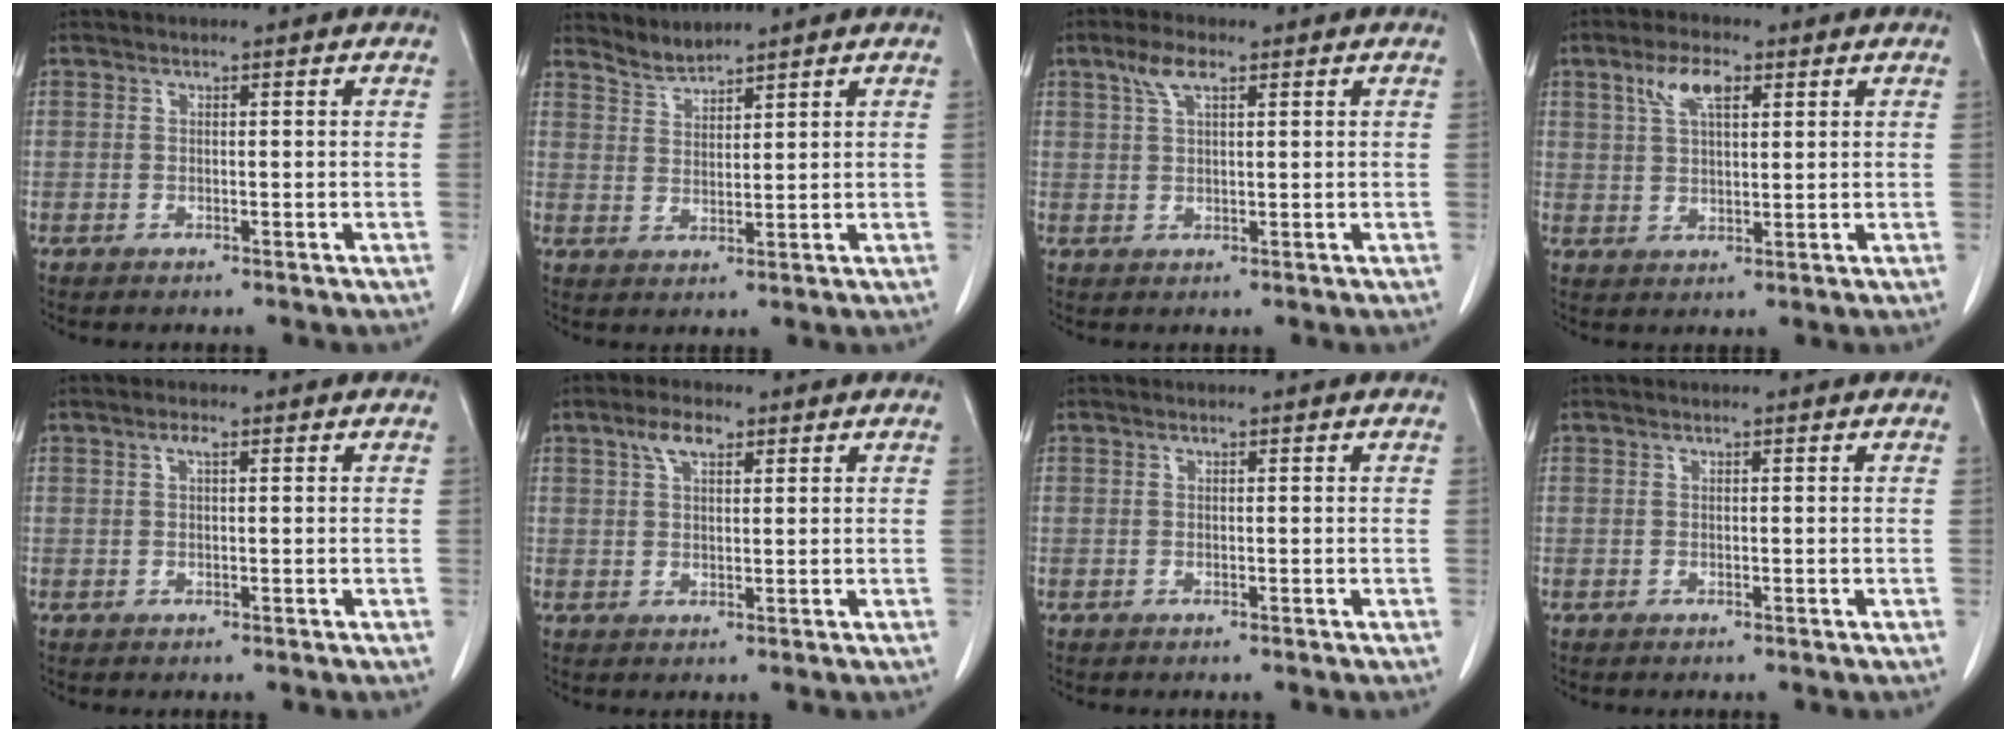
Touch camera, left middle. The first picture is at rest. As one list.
[{"total": 5.0, "force": [5.0, 0.1, -0.4], "torque": [0.000, 0.001, 0.107]}, {"total": 3.6, "force": [2.2, 1.1, 2.7], "torque": [-0.063, 0.009, 0.046]}, {"total": 5.8, "force": [2.9, 2.2, 4.5], "torque": [-0.093, 0.011, 0.057]}, {"total": 1.1, "force": [0.5, 0.2, 1.0], "torque": [-0.019, 0.001, 0.008]}, {"total": 3.8, "force": [2.2, 1.5, 2.7], "torque": [-0.058, 0.010, 0.045]}, {"total": 0.0}, {"total": 0.0}]